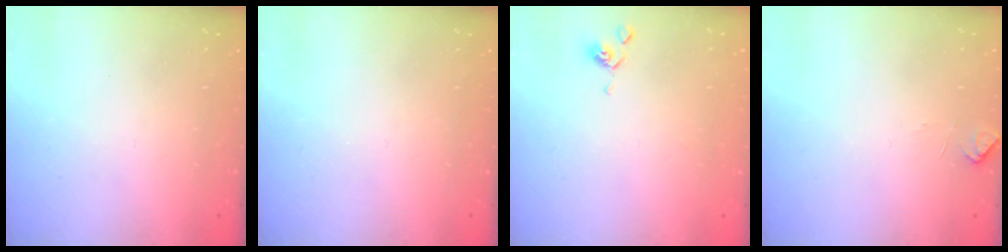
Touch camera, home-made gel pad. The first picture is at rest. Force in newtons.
{"total": 0.0}
{"total": 1.0, "press": 0.9, "slide": 0.3}
{"total": 2.9, "press": 2.8, "slide": 0.6}